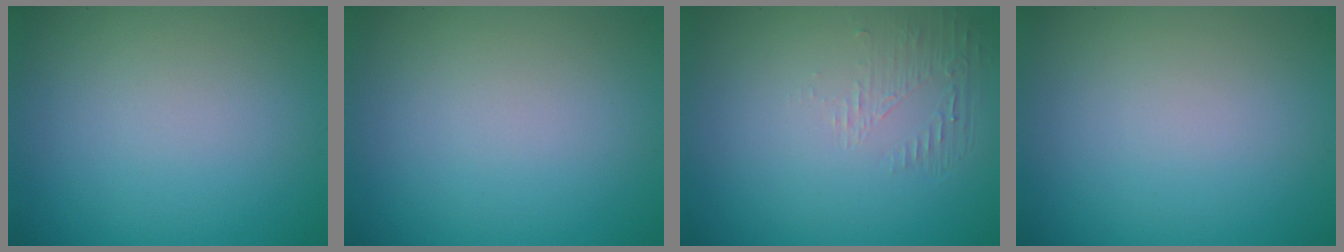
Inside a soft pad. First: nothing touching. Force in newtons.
{"total": 0.0}
{"total": 1.3, "press": 0.0, "slide": 1.3}
{"total": 0.0}